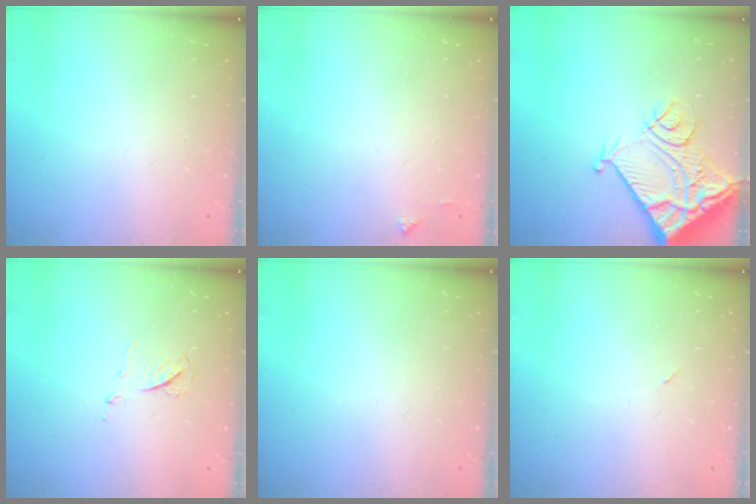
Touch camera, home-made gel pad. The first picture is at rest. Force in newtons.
{"total": 3.6, "press": 3.6, "slide": 0.5}
{"total": 16.1, "press": 16.0, "slide": 2.0}
{"total": 6.1, "press": 6.0, "slide": 0.7}
{"total": 0.0}
{"total": 2.1, "press": 1.9, "slide": 1.0}